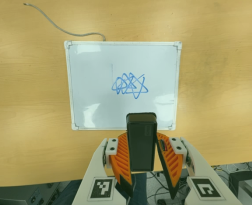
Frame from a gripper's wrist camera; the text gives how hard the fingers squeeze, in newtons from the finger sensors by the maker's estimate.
{"total": 5.3, "left": 4.8, "right": 5.8}